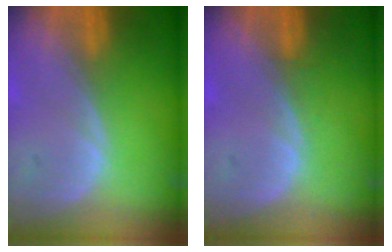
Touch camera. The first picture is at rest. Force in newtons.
{"total": 0.6, "press": 0.6, "slide": 0.2}